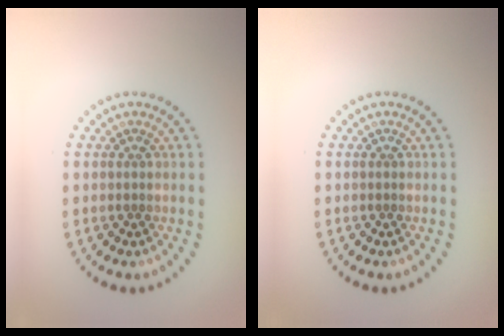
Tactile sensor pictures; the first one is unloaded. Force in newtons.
{"total": 0.0}